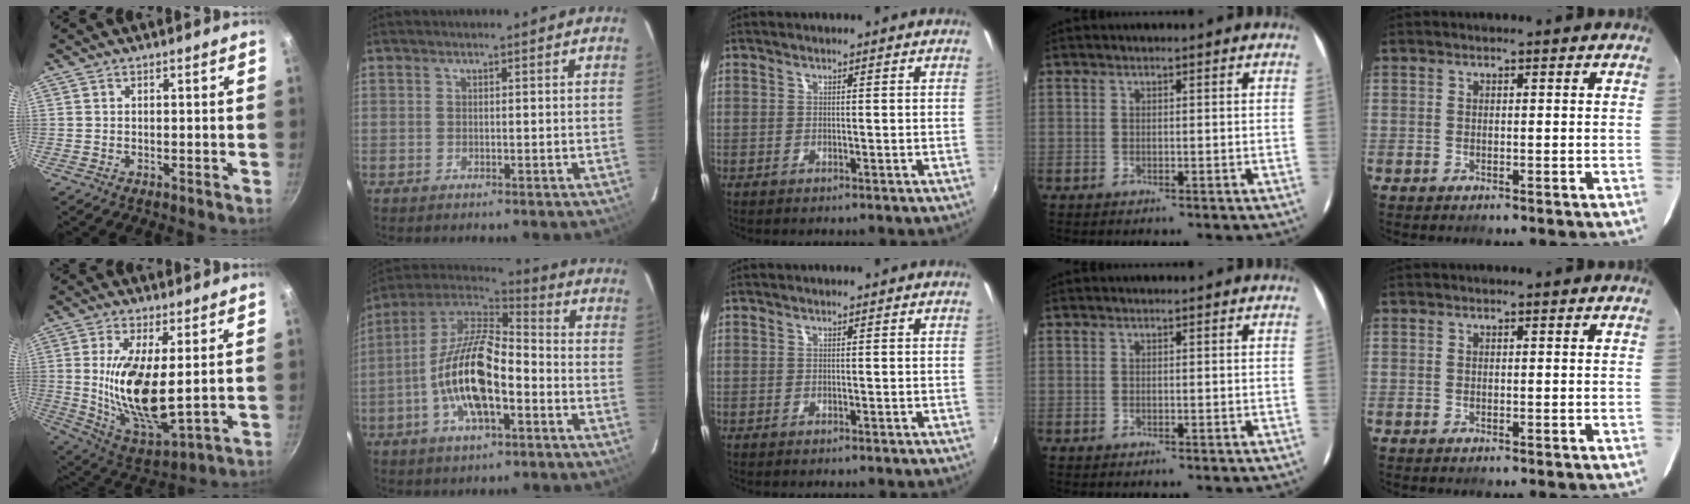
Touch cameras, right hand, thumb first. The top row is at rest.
{"thumb": {"total": 15.9, "force": [1.8, 6.0, 14.6], "torque": [-0.275, -0.030, 0.043]}, "index": {"total": 17.1, "force": [-5.2, 6.8, 14.8], "torque": [-0.297, -0.002, -0.106]}}